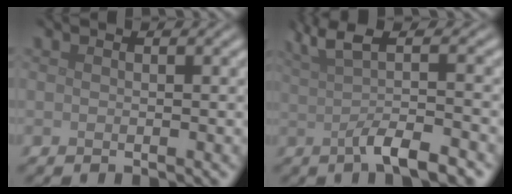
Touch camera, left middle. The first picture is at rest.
{"total": 6.0, "force": [-0.1, 1.7, 5.7], "torque": [-0.089, 0.006, -0.005]}